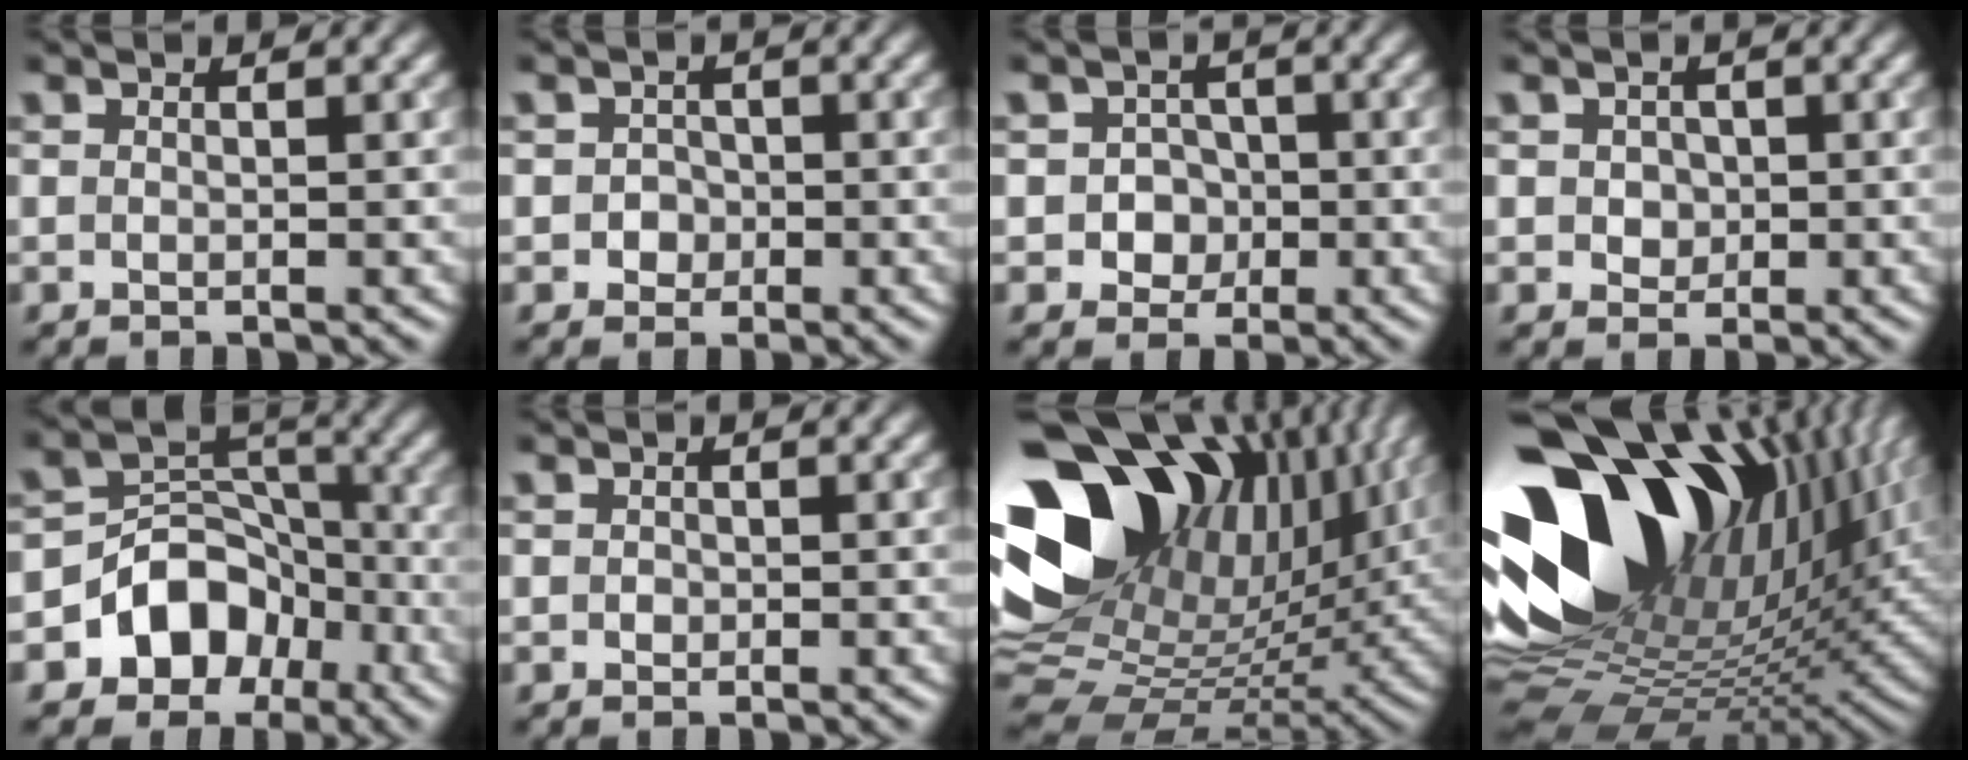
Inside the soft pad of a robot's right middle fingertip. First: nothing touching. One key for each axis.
{"total": 1.6, "fx": -0.3, "fy": 1.5, "fz": 0.4, "tx": 0.014, "ty": -0.001, "tz": -0.007}
{"total": 3.2, "fx": -0.7, "fy": 3.0, "fz": 1.1, "tx": 0.009, "ty": 0.003, "tz": -0.025}
{"total": 1.7, "fx": 0.3, "fy": 1.6, "fz": 0.8, "tx": -0.008, "ty": 0.005, "tz": 0.004}
{"total": 7.0, "fx": -3.6, "fy": 5.5, "fz": 2.5, "tx": -0.015, "ty": 0.012, "tz": -0.068}
{"total": 0.7, "fx": 0.0, "fy": 0.6, "fz": 0.2, "tx": 0.001, "ty": -0.002, "tz": -0.002}
{"total": 20.2, "fx": 6.9, "fy": 13.4, "fz": 13.4, "tx": -0.251, "ty": 0.003, "tz": 0.158}
{"total": 19.3, "fx": 7.0, "fy": 11.3, "fz": 14.0, "tx": -0.257, "ty": 0.025, "tz": 0.125}